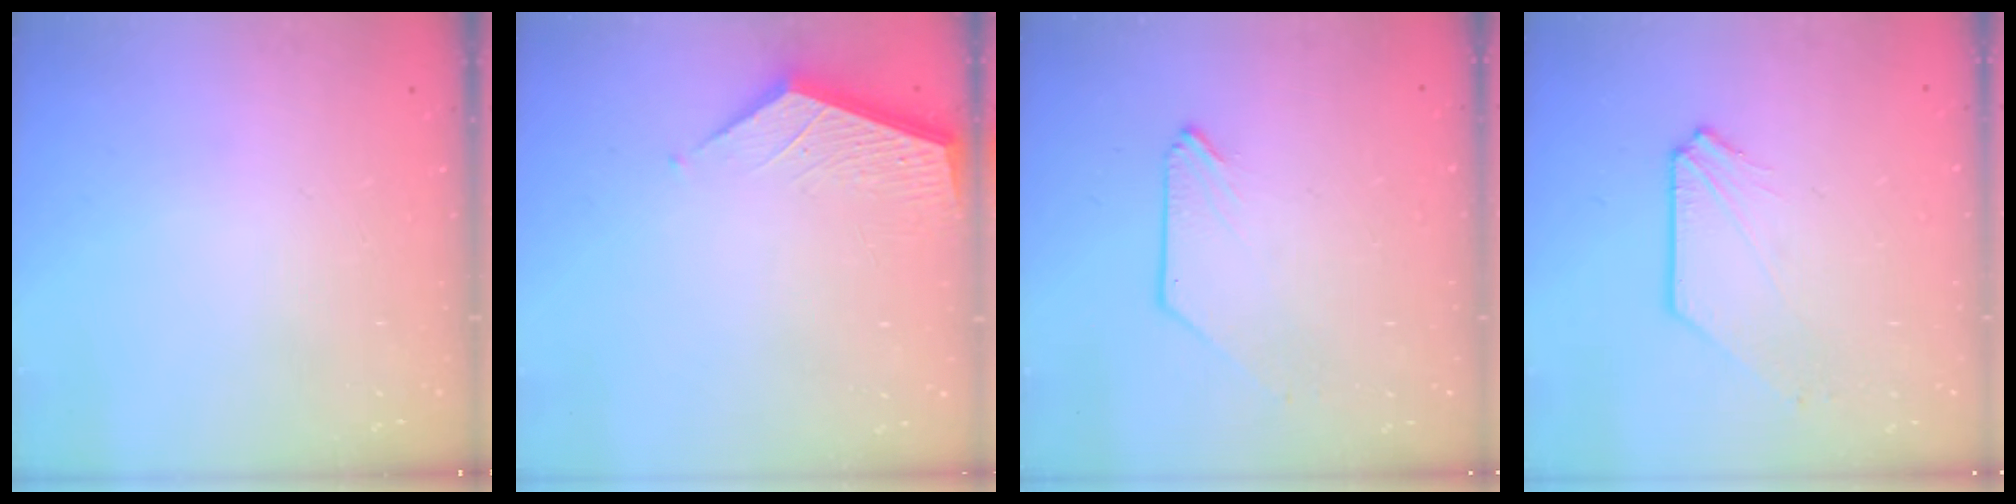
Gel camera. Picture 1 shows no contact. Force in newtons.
{"total": 3.7, "press": 3.7, "slide": 0.3}
{"total": 0.0}
{"total": 1.4, "press": 1.4, "slide": 0.0}